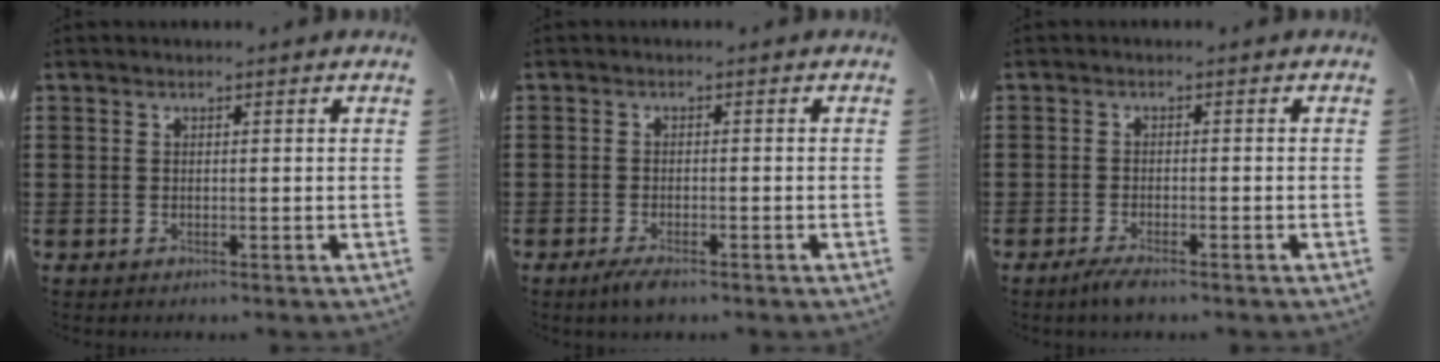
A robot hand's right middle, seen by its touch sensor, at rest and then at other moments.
{"total": 2.0, "force": [-1.4, 0.4, 1.3], "torque": [-0.030, -0.004, -0.028]}
{"total": 2.0, "force": [-1.6, 0.2, 1.2], "torque": [-0.029, -0.004, -0.030]}